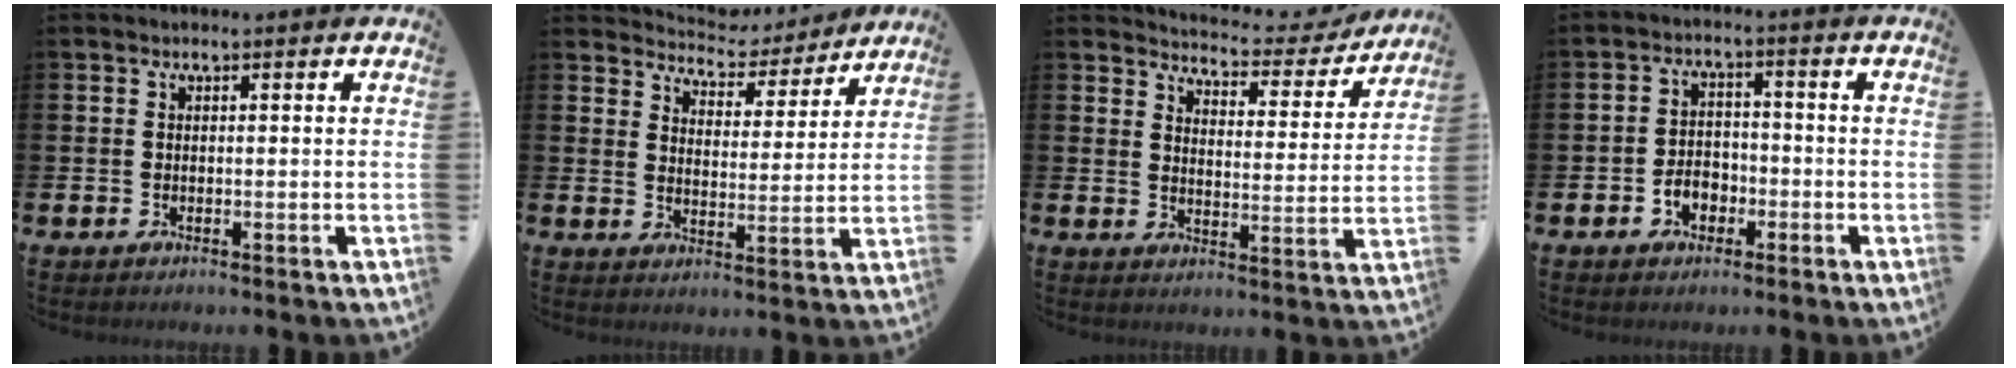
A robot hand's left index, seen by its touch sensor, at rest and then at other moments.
{"total": 5.4, "force": [5.3, 1.2, -0.1], "torque": [-0.026, -0.043, 0.091]}
{"total": 4.9, "force": [4.8, 0.7, 0.6], "torque": [-0.022, -0.041, 0.078]}
{"total": 3.4, "force": [-1.7, 2.5, 1.6], "torque": [-0.027, 0.003, -0.038]}